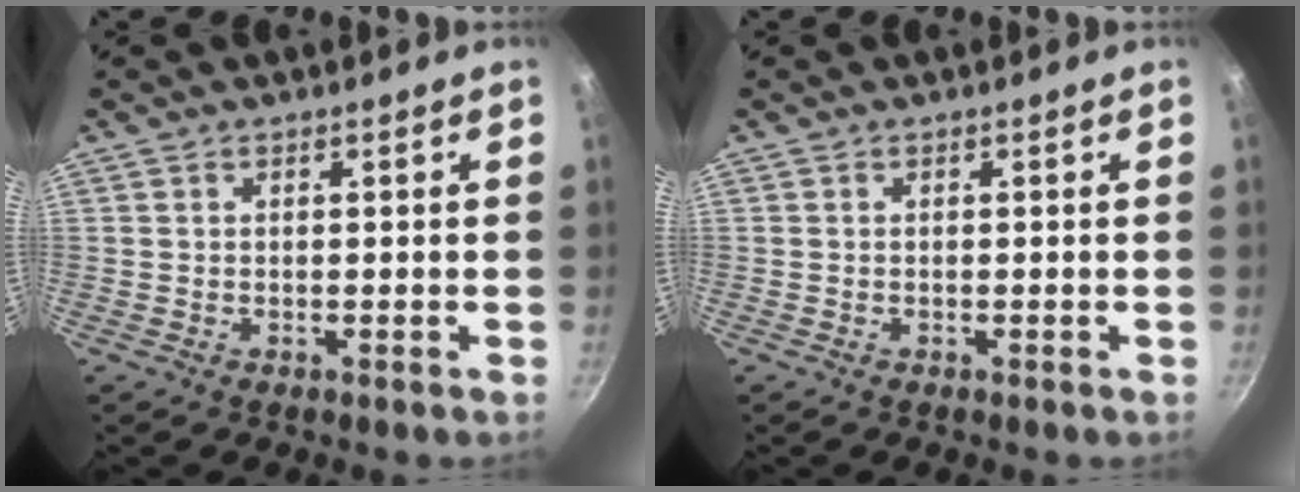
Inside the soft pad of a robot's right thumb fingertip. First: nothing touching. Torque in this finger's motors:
{"motor_torque": [-0.24, 0.38, -0.26, 0.48, -0.02]}